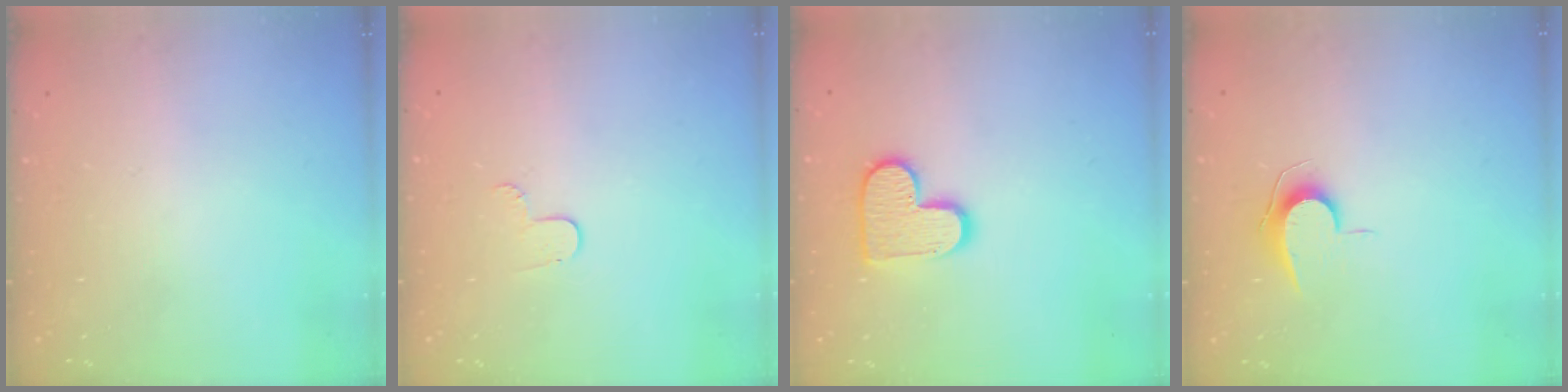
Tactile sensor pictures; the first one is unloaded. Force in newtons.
{"total": 3.8, "press": 3.8, "slide": 0.4}
{"total": 12.0, "press": 12.0, "slide": 0.7}
{"total": 6.8, "press": 6.8, "slide": 0.7}